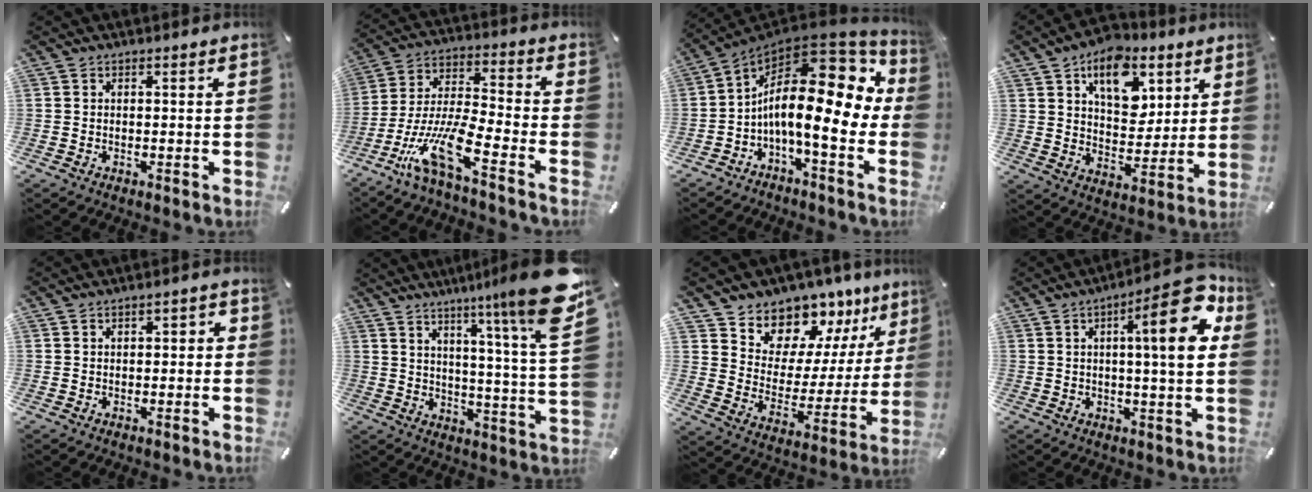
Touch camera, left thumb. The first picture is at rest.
{"total": 15.3, "force": [-8.6, 3.4, 12.2], "torque": [-0.239, 0.018, -0.148]}
{"total": 19.4, "force": [2.1, 8.0, 17.5], "torque": [-0.305, -0.052, 0.030]}
{"total": 13.8, "force": [7.4, 9.0, 7.4], "torque": [-0.107, -0.035, 0.133]}
{"total": 2.0, "force": [-0.6, 1.1, 1.5], "torque": [-0.027, 0.008, -0.013]}
{"total": 17.7, "force": [10.6, 0.9, 14.2], "torque": [-0.212, -0.085, 0.155]}
{"total": 11.8, "force": [10.5, 5.3, -0.8], "torque": [0.001, -0.131, 0.189]}
{"total": 16.2, "force": [4.8, 3.4, 15.1], "torque": [-0.199, -0.022, 0.059]}